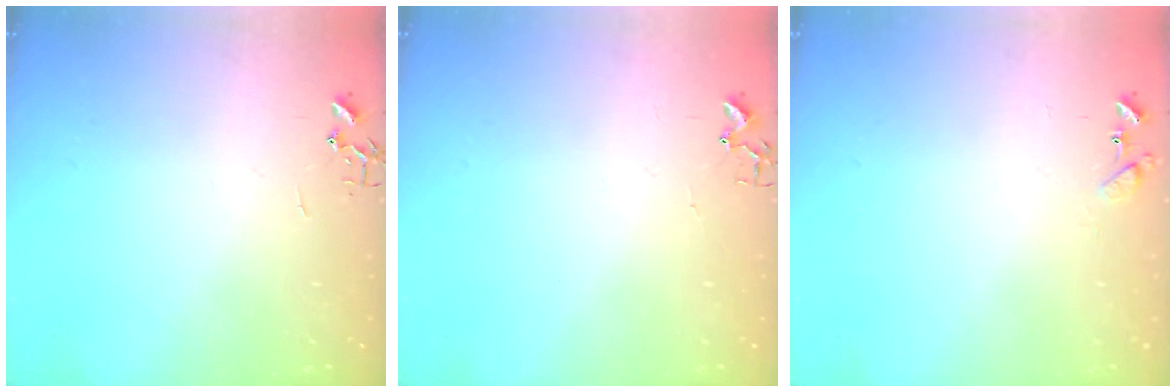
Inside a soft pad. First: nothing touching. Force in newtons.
{"total": 1.9, "press": 1.9, "slide": 0.2}
{"total": 6.7, "press": 6.6, "slide": 0.8}